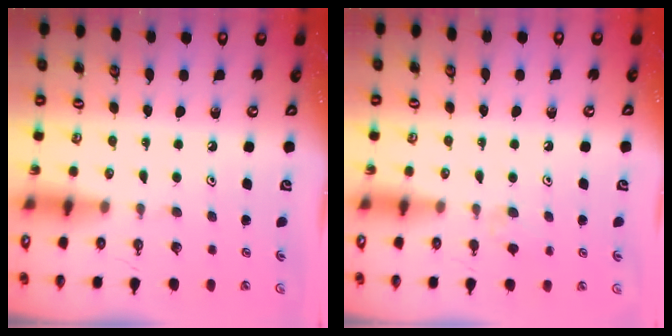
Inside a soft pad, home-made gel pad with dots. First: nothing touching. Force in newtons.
{"total": 3.5, "press": 3.5, "slide": 0.6}